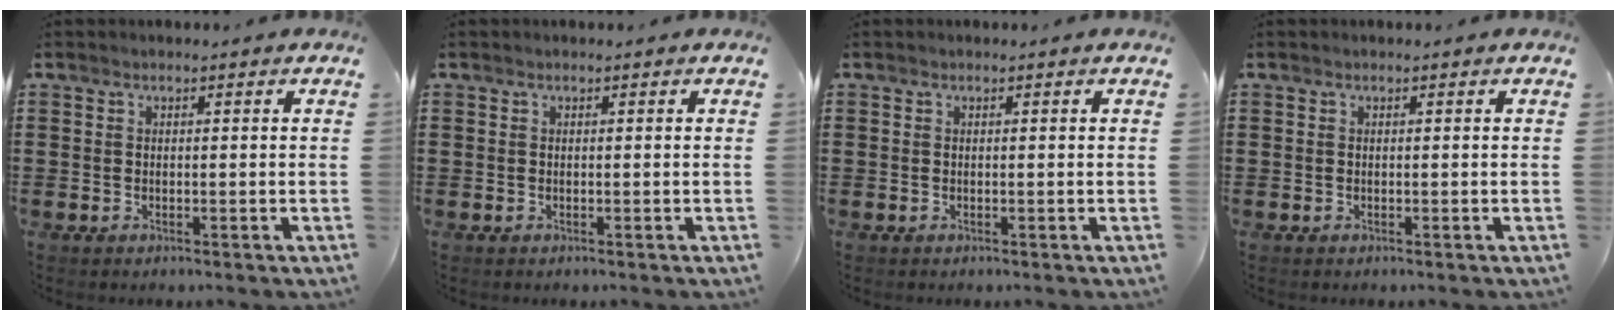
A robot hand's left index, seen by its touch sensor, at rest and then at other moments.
{"total": 0.0}
{"total": 0.0}
{"total": 0.0}